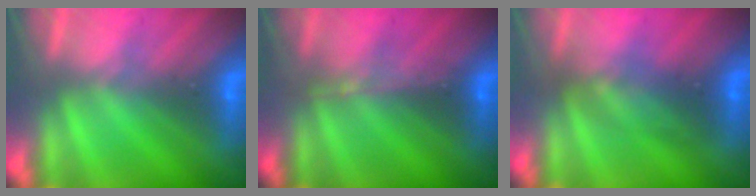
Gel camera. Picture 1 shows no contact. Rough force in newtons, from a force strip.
{"total": 2.9}
{"total": 2.9}